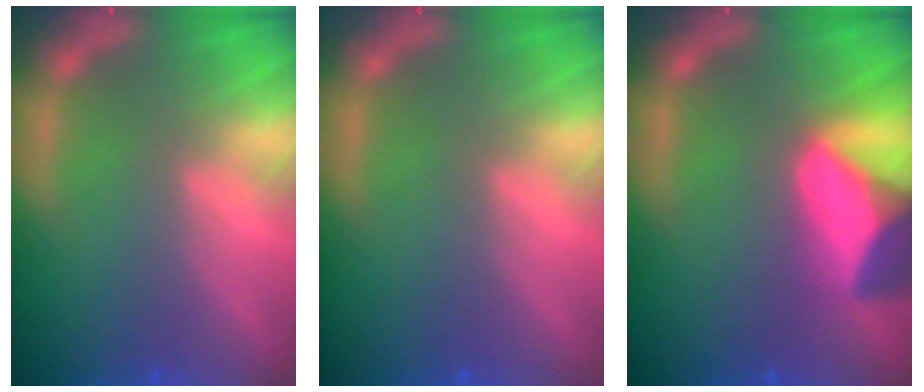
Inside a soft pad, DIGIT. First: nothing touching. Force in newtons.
{"total": 0.0}
{"total": 10.0}